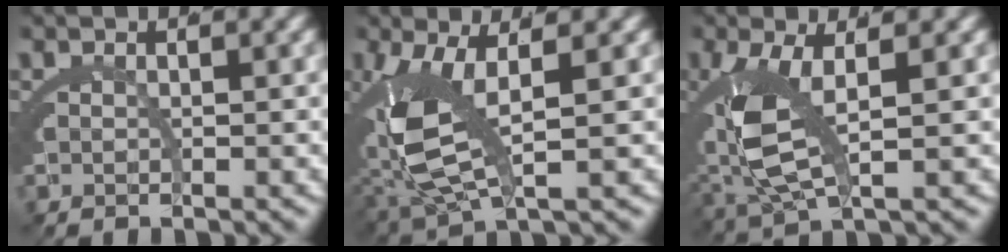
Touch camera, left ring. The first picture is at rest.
{"total": 8.0, "force": [1.2, 3.3, 7.1], "torque": [-0.150, -0.005, 0.031]}
{"total": 6.5, "force": [1.2, 2.2, 6.0], "torque": [-0.128, -0.005, 0.030]}